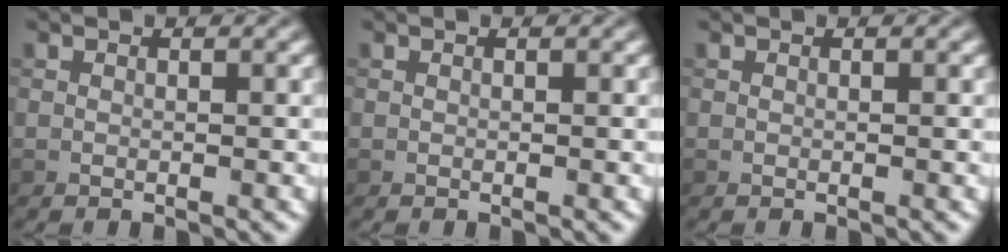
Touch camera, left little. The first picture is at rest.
{"total": 0.0}
{"total": 0.0}